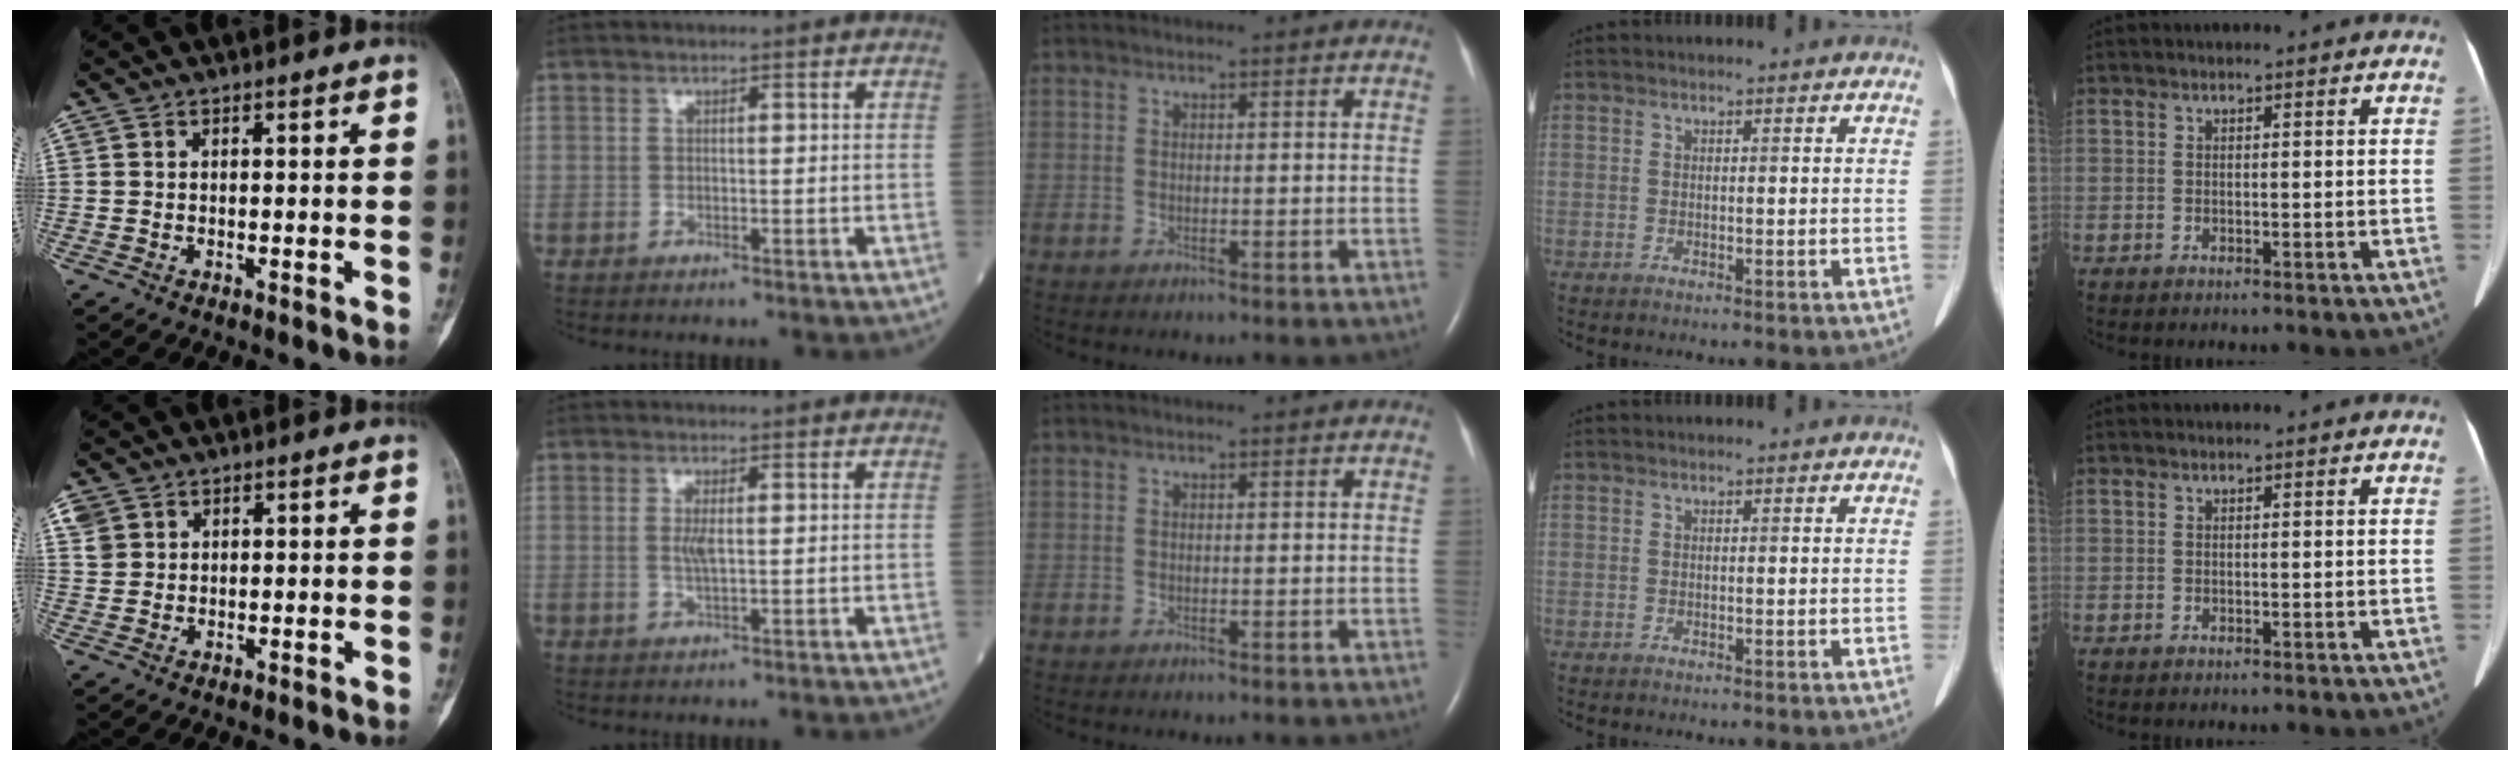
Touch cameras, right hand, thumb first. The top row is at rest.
{"thumb": {"total": 2.7, "force": [1.1, 2.4, 0.7], "torque": [-0.003, 0.002, 0.023]}, "index": {"total": 2.1, "force": [0.2, 0.5, 2.0], "torque": [-0.048, -0.003, 0.004]}}